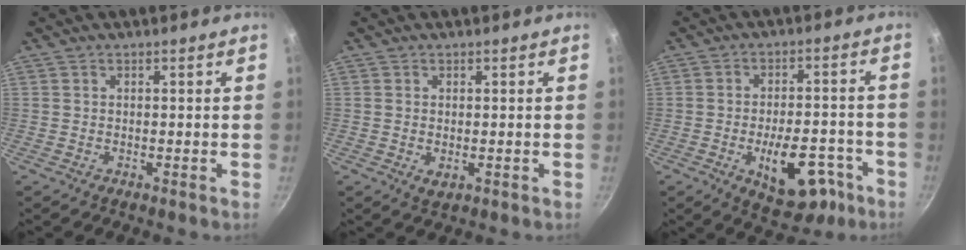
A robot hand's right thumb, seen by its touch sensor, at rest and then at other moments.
{"total": 1.9, "force": [-0.2, 1.2, 1.5], "torque": [-0.025, -0.006, -0.001]}
{"total": 13.6, "force": [-5.4, 7.1, 10.2], "torque": [-0.110, 0.029, -0.062]}